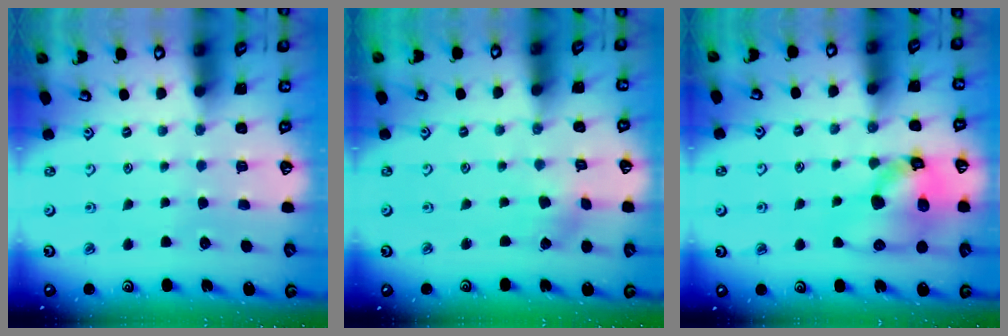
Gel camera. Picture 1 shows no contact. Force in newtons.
{"total": 1.9, "press": 1.9, "slide": 0.2}
{"total": 14.9, "press": 14.7, "slide": 2.4}